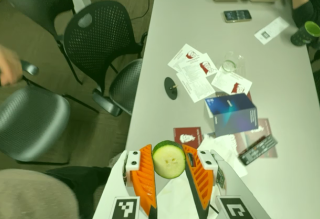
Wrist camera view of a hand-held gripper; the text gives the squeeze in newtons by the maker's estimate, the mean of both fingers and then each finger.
{"total": 9.4, "left": 9.0, "right": 9.8}